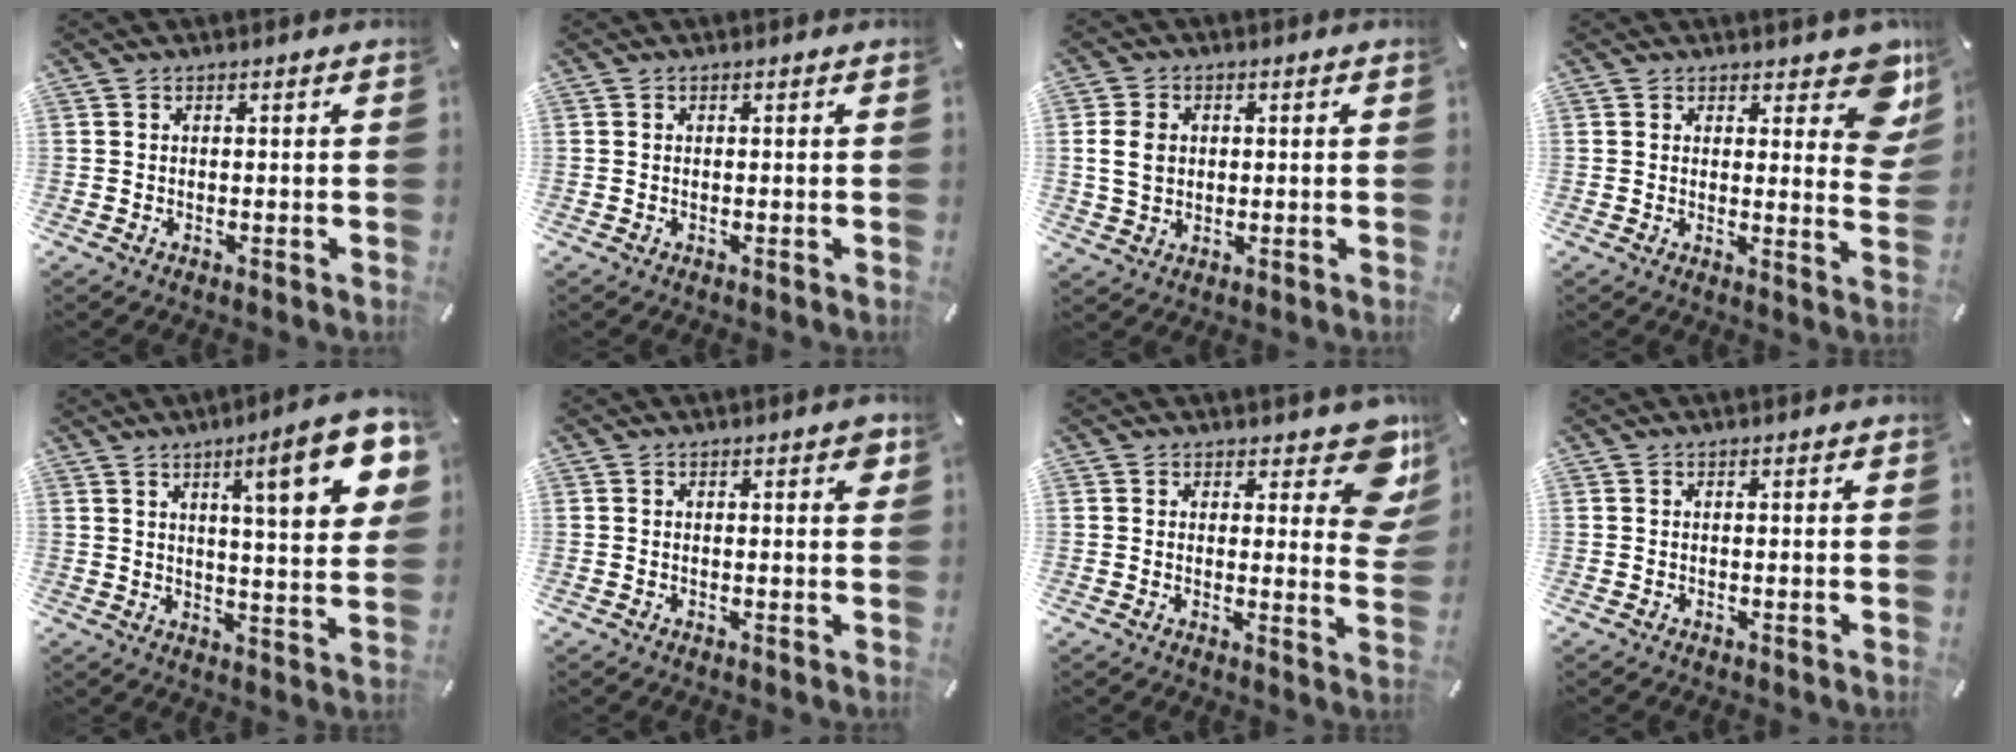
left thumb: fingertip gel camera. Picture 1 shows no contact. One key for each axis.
{"total": 0.0}
{"total": 5.9, "fx": 0.6, "fy": 4.9, "fz": 3.3, "tx": -0.072, "ty": 0.003, "tz": 0.008}
{"total": 10.2, "fx": 6.2, "fy": 4.5, "fz": 6.6, "tx": -0.058, "ty": -0.047, "tz": 0.104}
{"total": 16.5, "fx": 7.5, "fy": 3.6, "fz": 14.3, "tx": -0.205, "ty": -0.032, "tz": 0.107}
{"total": 2.4, "fx": 1.0, "fy": 0.9, "fz": 2.0, "tx": -0.018, "ty": -0.005, "tz": 0.011}
{"total": 10.6, "fx": 6.6, "fy": 4.7, "fz": 6.8, "tx": -0.062, "ty": -0.051, "tz": 0.112}
{"total": 0.0}